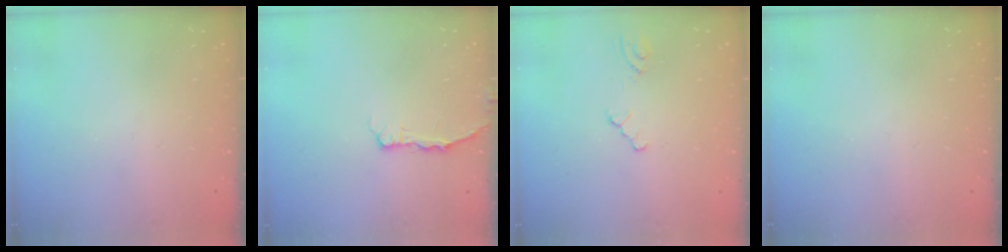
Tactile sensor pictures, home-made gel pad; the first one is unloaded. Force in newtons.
{"total": 2.9, "press": 2.8, "slide": 0.4}
{"total": 2.1, "press": 2.0, "slide": 0.4}
{"total": 0.0}